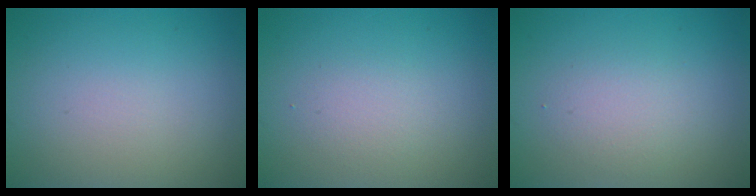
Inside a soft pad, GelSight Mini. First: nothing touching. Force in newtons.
{"total": 1.5, "press": 1.4, "slide": 0.1}
{"total": 2.1, "press": 2.1, "slide": 0.1}